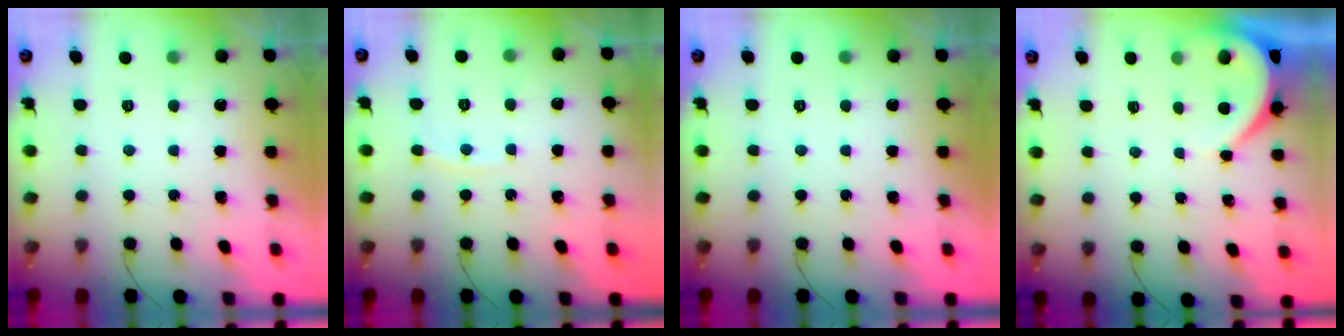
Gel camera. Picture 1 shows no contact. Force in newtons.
{"total": 3.2, "press": 3.2, "slide": 0.4}
{"total": 0.0}
{"total": 4.2, "press": 4.2, "slide": 0.5}